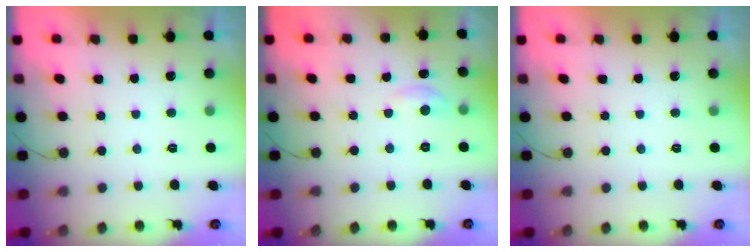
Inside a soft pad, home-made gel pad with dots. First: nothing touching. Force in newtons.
{"total": 3.3, "press": 3.3, "slide": 0.5}
{"total": 0.0}